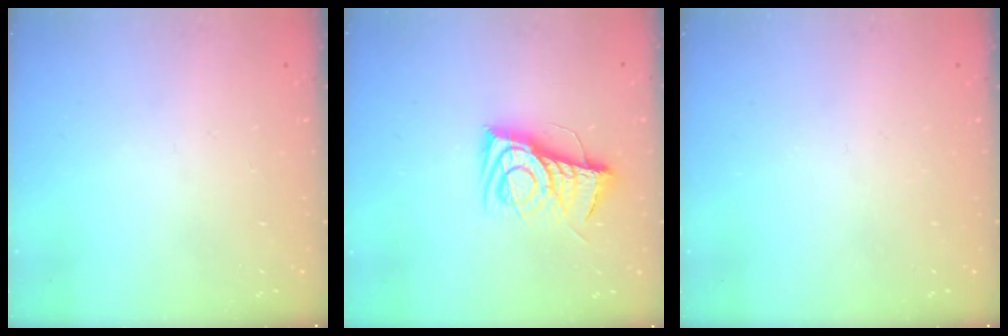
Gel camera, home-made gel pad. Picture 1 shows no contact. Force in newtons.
{"total": 14.2, "press": 14.2, "slide": 0.3}
{"total": 0.0}